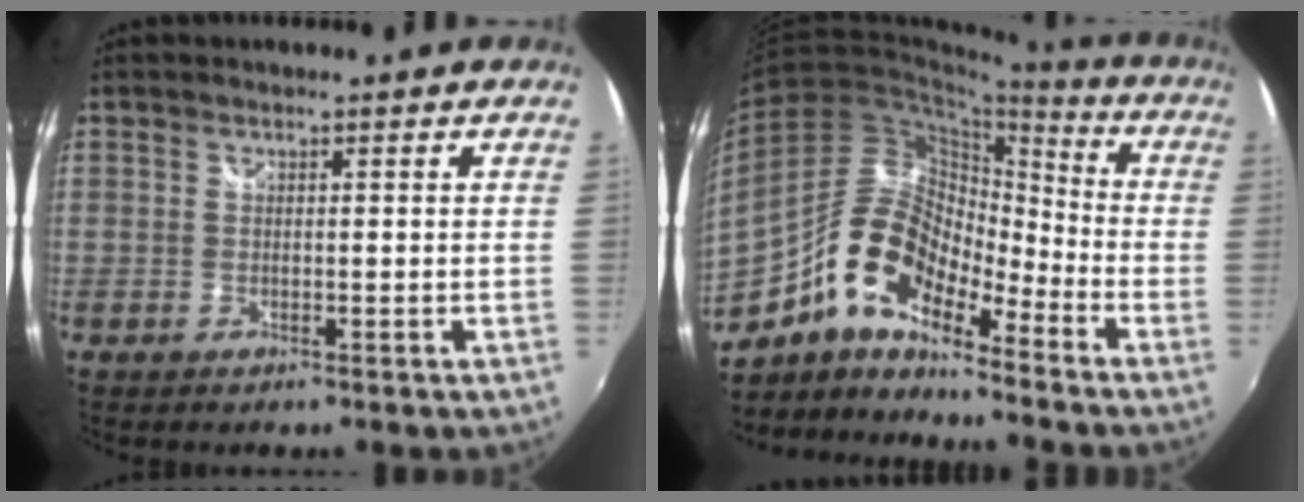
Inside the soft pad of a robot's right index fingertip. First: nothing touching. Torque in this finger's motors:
{"motor_torque": [0.86, -0.81, 0.29, 0.05]}